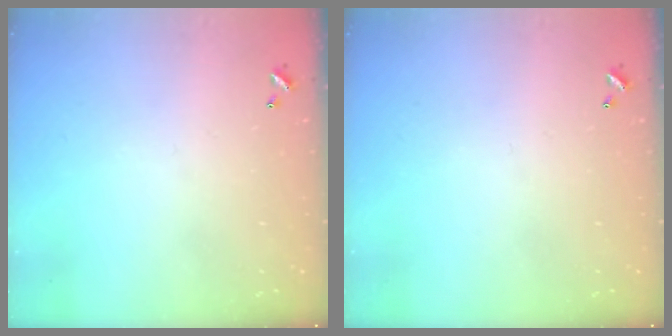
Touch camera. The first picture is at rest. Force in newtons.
{"total": 0.0}